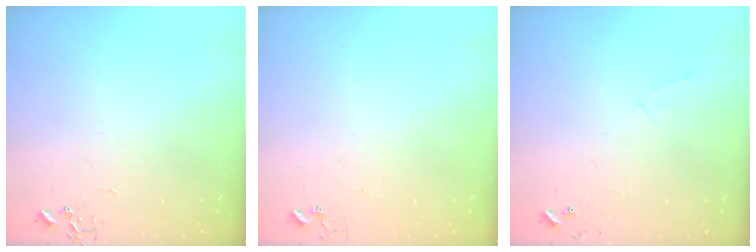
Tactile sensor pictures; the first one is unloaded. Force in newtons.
{"total": 3.9, "press": 3.9, "slide": 0.3}
{"total": 4.8, "press": 4.8, "slide": 0.5}